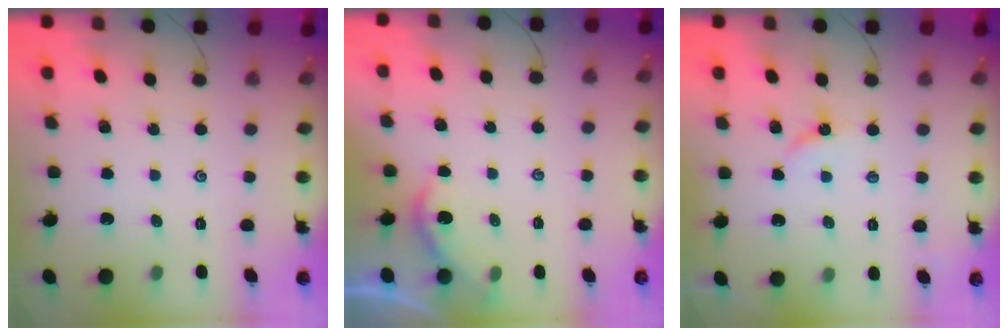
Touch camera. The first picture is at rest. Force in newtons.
{"total": 2.3, "press": 2.3, "slide": 0.3}
{"total": 3.0, "press": 2.9, "slide": 0.5}